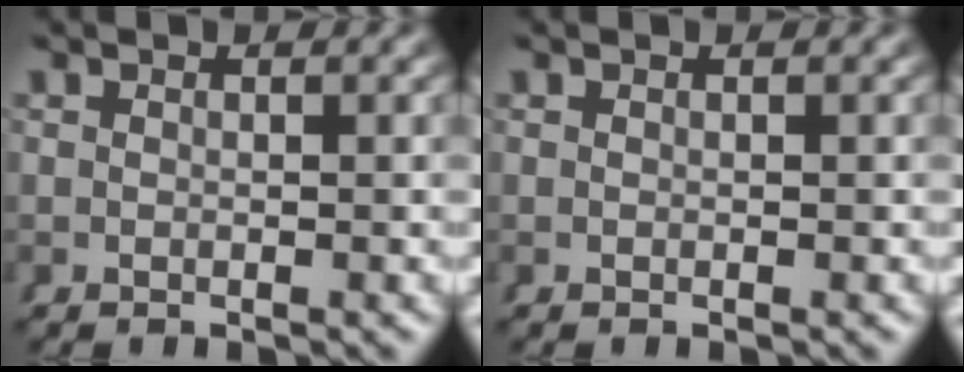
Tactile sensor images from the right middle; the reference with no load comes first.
{"total": 0.0}